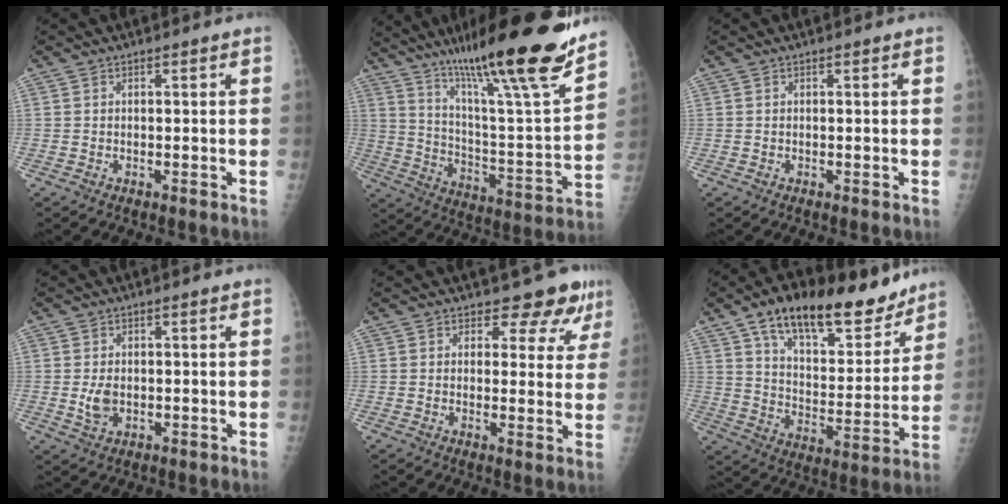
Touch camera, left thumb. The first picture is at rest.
{"total": 27.5, "force": [20.3, 2.7, 18.4], "torque": [-0.273, -0.087, 0.323]}
{"total": 0.0}
{"total": 3.4, "force": [-0.3, 2.2, 2.6], "torque": [-0.046, -0.002, -0.002]}
{"total": 7.1, "force": [5.8, 3.5, 1.9], "torque": [0.013, -0.034, 0.055]}
{"total": 22.3, "force": [15.6, 9.4, 12.9], "torque": [-0.157, -0.059, 0.251]}